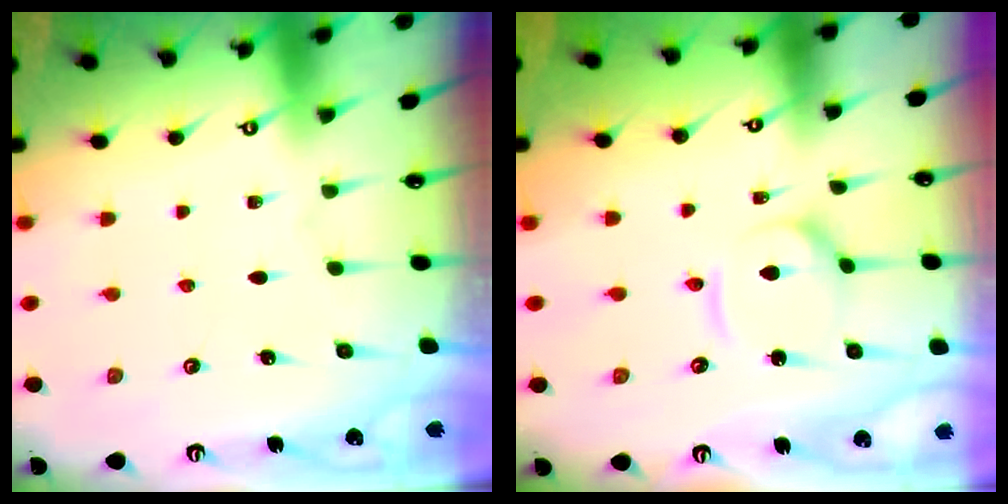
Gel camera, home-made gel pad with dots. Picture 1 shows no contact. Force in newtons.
{"total": 5.4, "press": 5.4, "slide": 0.4}